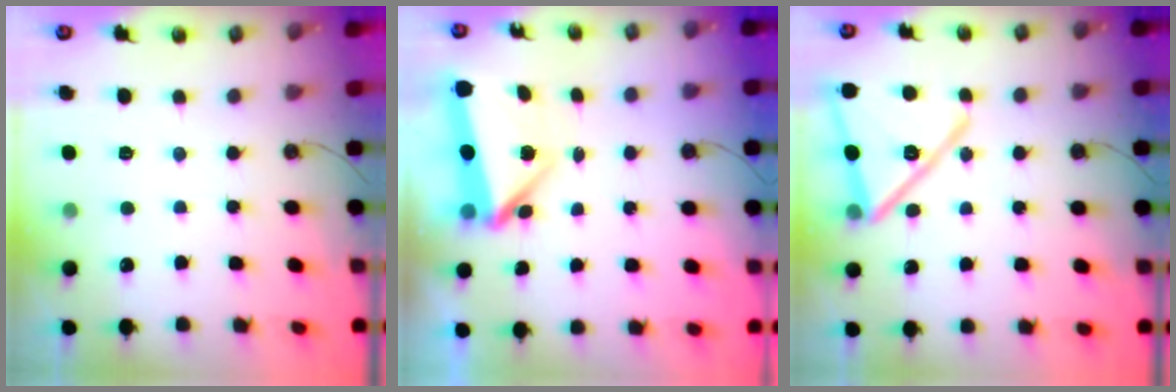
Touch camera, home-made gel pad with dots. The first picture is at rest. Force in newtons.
{"total": 8.0, "press": 7.9, "slide": 1.5}
{"total": 18.4, "press": 18.3, "slide": 1.1}